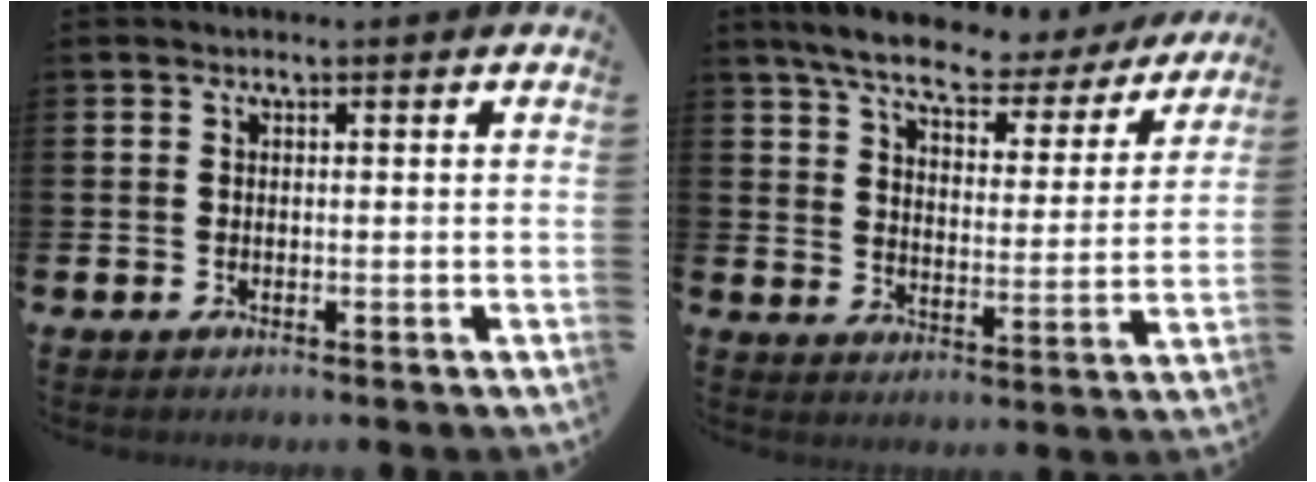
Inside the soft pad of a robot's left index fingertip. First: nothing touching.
{"total": 7.9, "force": [7.0, 1.6, 3.2], "torque": [-0.090, -0.045, 0.118]}